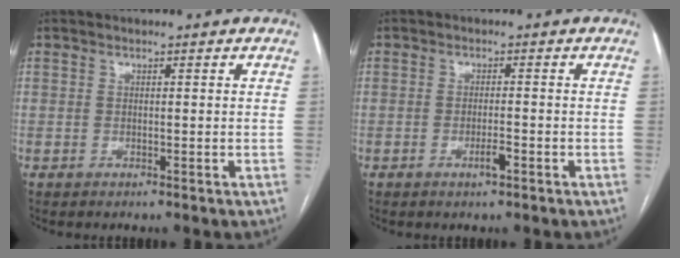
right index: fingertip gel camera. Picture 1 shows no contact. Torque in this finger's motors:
{"motor_torque": [0.04, 0.09, 0.03, 0.02]}